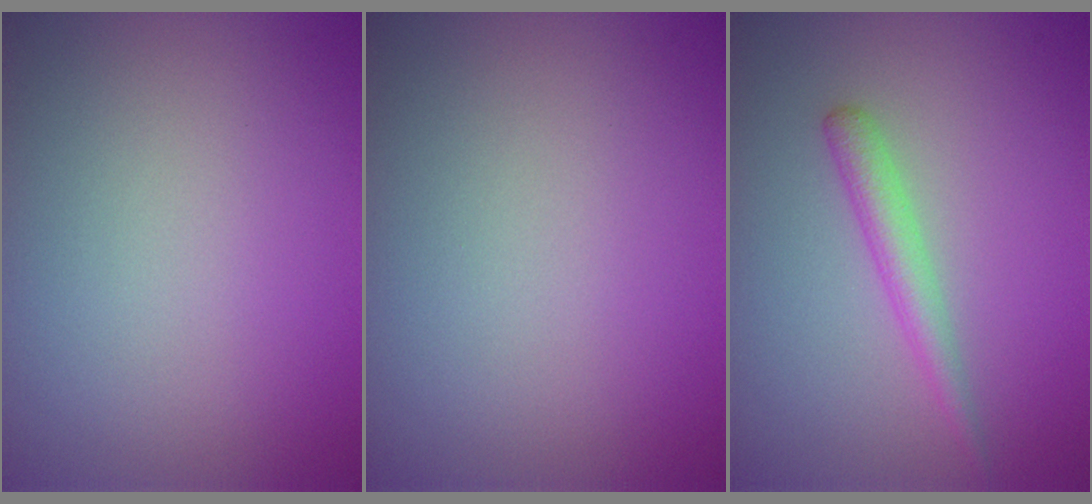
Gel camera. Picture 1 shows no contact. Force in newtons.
{"total": 0.0}
{"total": 2.1, "press": 2.1, "slide": 0.0}